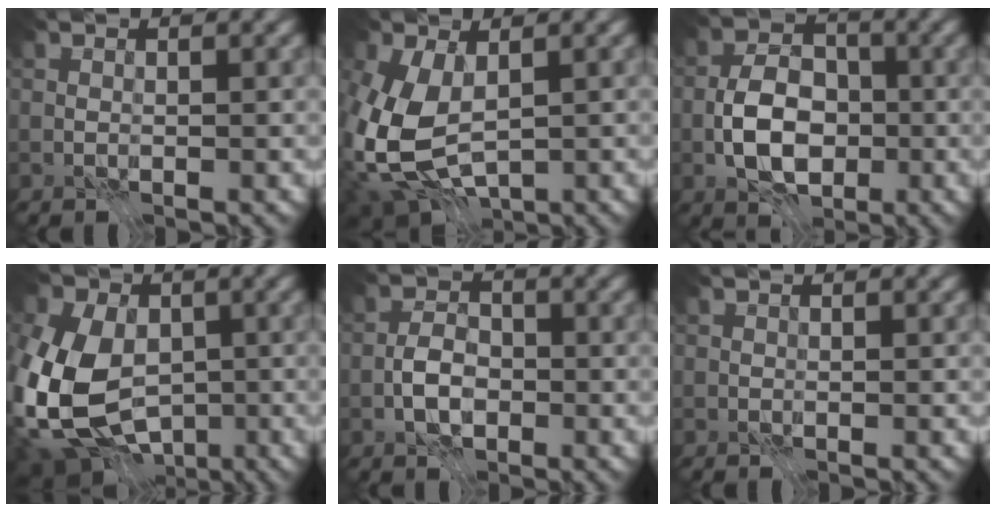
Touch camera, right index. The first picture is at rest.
{"total": 9.5, "force": [-0.5, 6.0, 7.3], "torque": [-0.181, -0.027, 0.002]}
{"total": 6.2, "force": [-2.1, 3.9, 4.4], "torque": [-0.075, 0.005, -0.044]}
{"total": 16.6, "force": [-2.3, 12.9, 10.2], "torque": [-0.217, -0.012, -0.062]}
{"total": 3.3, "force": [-1.6, 1.7, 2.3], "torque": [-0.036, 0.004, -0.036]}
{"total": 0.0}